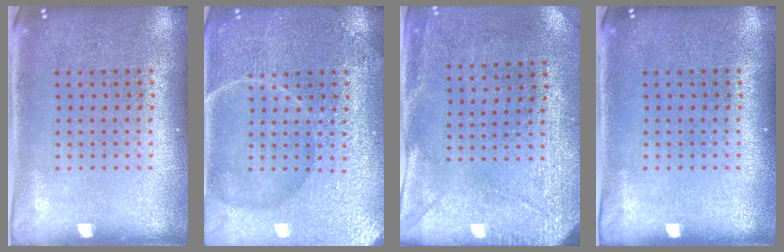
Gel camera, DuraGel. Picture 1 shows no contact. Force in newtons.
{"total": 6.6, "press": 6.5, "slide": 0.9}
{"total": 3.0, "press": 2.3, "slide": 1.9}
{"total": 0.0}